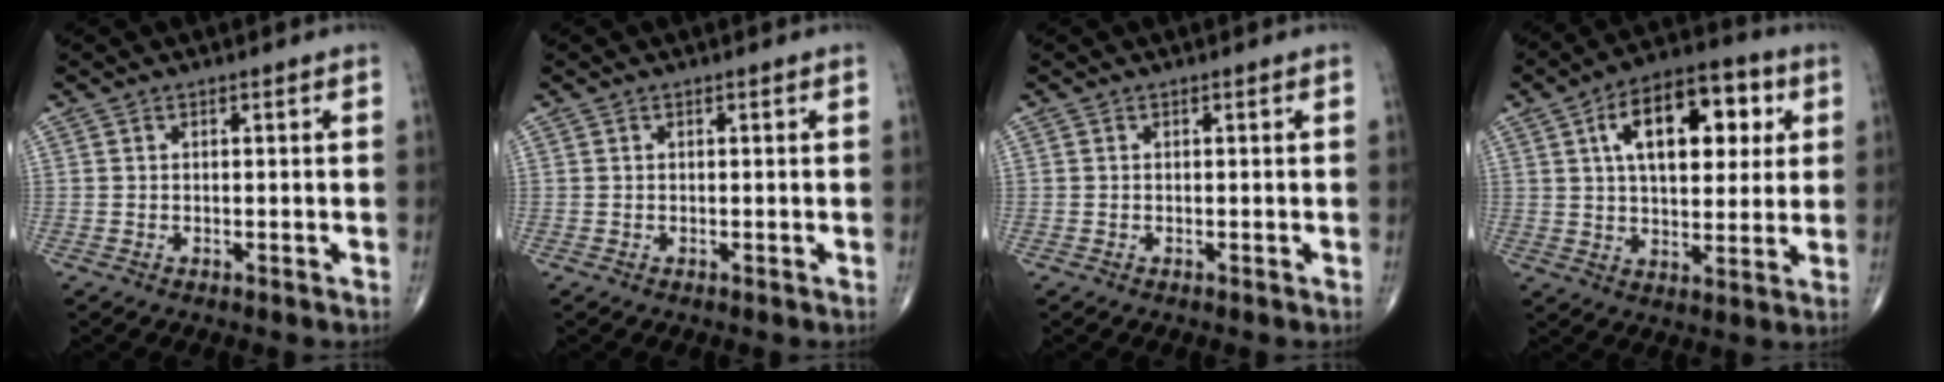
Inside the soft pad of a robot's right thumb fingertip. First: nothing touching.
{"total": 0.0}
{"total": 0.0}
{"total": 17.7, "force": [5.4, 9.2, 14.1], "torque": [-0.182, 0.006, 0.079]}